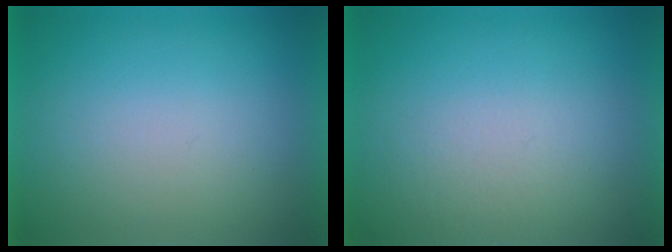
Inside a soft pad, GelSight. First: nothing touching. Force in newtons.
{"total": 3.4}